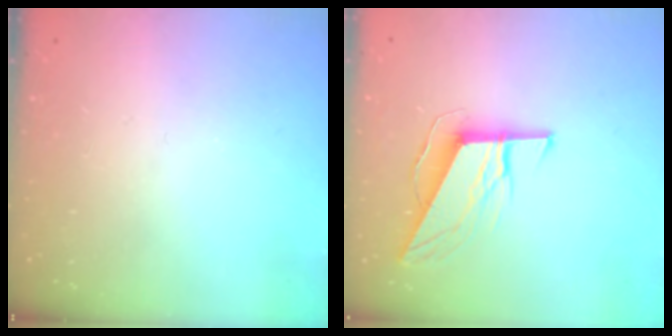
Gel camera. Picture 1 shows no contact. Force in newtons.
{"total": 10.1, "press": 10.0, "slide": 1.6}